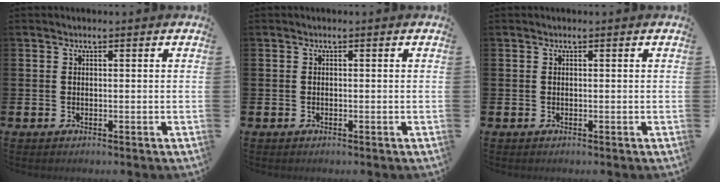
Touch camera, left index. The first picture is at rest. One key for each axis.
{"total": 0.0}
{"total": 0.0}